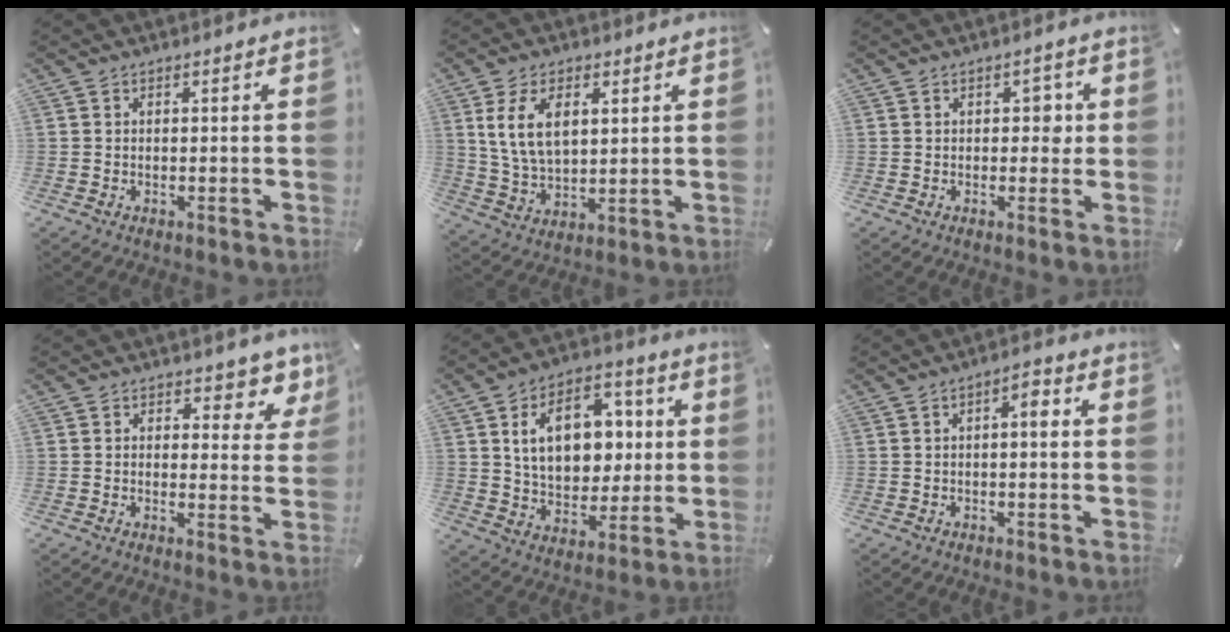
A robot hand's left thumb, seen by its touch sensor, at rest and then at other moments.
{"total": 10.0, "force": [3.9, 6.2, 6.9], "torque": [-0.152, -0.005, 0.067]}
{"total": 3.5, "force": [0.5, 2.2, 2.7], "torque": [-0.022, -0.002, -0.003]}
{"total": 6.0, "force": [4.0, 3.5, 2.7], "torque": [-0.010, -0.030, 0.063]}
{"total": 15.7, "force": [3.6, 11.6, 9.9], "torque": [-0.142, 0.004, 0.070]}
{"total": 3.9, "force": [0.3, 1.3, 3.6], "torque": [-0.053, 0.005, -0.002]}